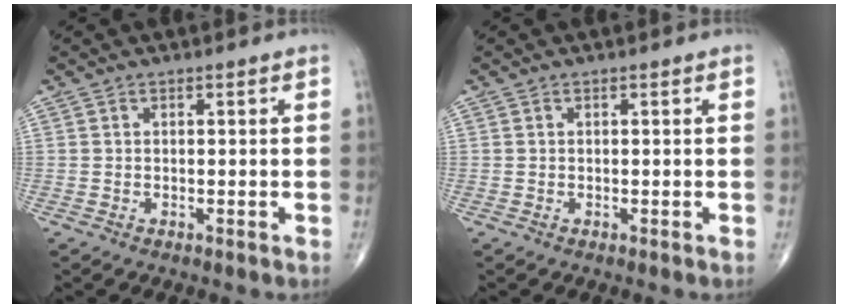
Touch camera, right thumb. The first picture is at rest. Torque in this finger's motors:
{"motor_torque": [0.08, 0.07, -0.07, -0.06, 0.01]}